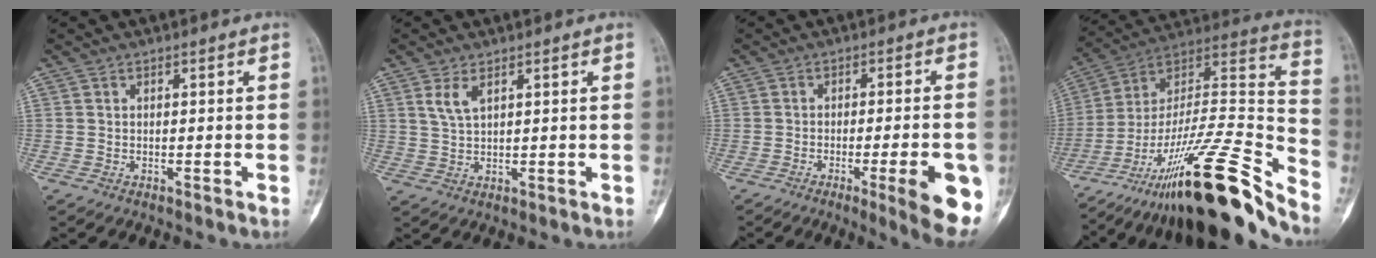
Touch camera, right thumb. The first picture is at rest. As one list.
[{"total": 3.3, "force": [1.7, 1.4, 2.4], "torque": [-0.051, -0.005, 0.042]}, {"total": 12.1, "force": [-4.4, 2.2, 11.1], "torque": [-0.134, -0.001, -0.052]}, {"total": 32.4, "force": [-22.6, 6.4, 22.3], "torque": [-0.311, 0.091, -0.371]}]